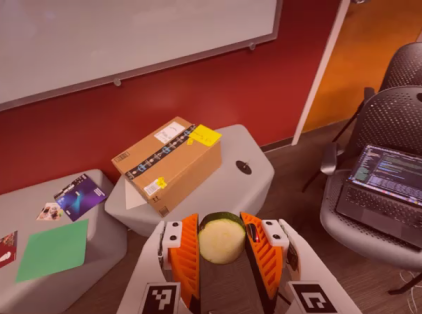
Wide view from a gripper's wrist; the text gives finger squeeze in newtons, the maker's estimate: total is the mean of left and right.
{"total": 11.7, "left": 12.3, "right": 11.2}